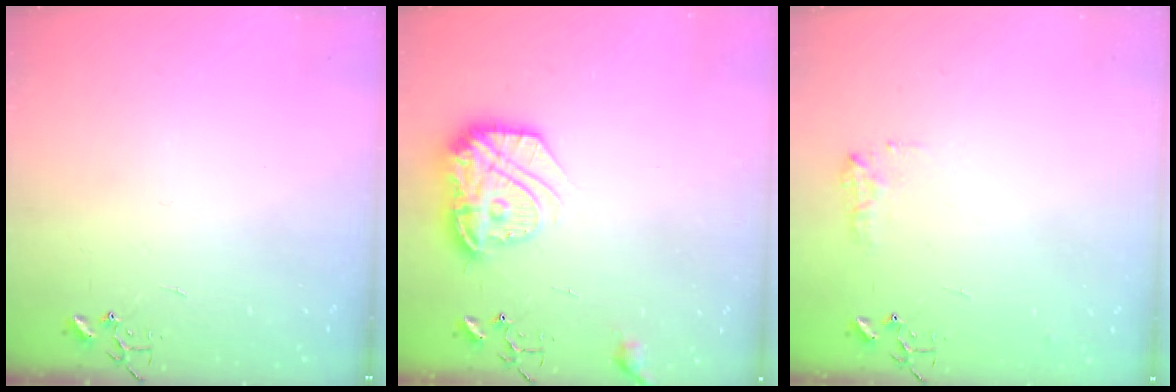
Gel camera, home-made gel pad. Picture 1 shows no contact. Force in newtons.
{"total": 17.2, "press": 17.2, "slide": 1.1}
{"total": 7.8, "press": 7.8, "slide": 0.1}